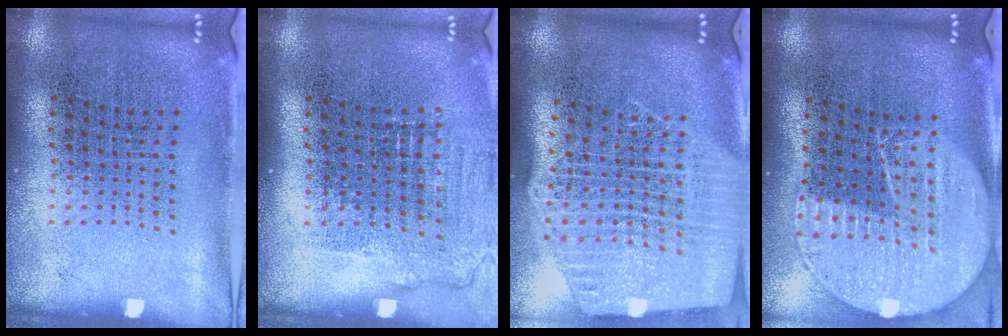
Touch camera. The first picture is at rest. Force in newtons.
{"total": 1.0, "press": 1.0, "slide": 0.4}
{"total": 2.6, "press": 2.2, "slide": 1.4}
{"total": 2.1, "press": 1.8, "slide": 1.0}